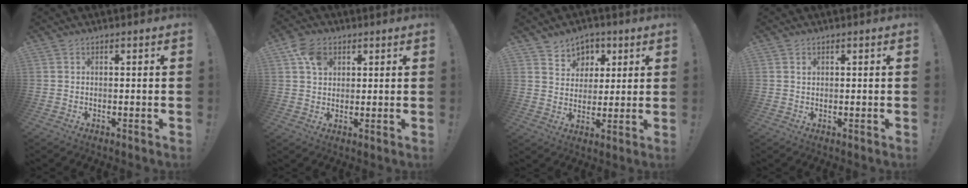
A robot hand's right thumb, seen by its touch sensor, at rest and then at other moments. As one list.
[{"total": 7.1, "force": [3.0, 5.3, 3.7], "torque": [-0.061, 0.004, 0.060]}, {"total": 7.1, "force": [3.8, 6.0, 0.6], "torque": [-0.002, -0.035, 0.075]}, {"total": 0.7, "force": [0.3, 0.6, 0.3], "torque": [0.002, -0.002, 0.004]}]